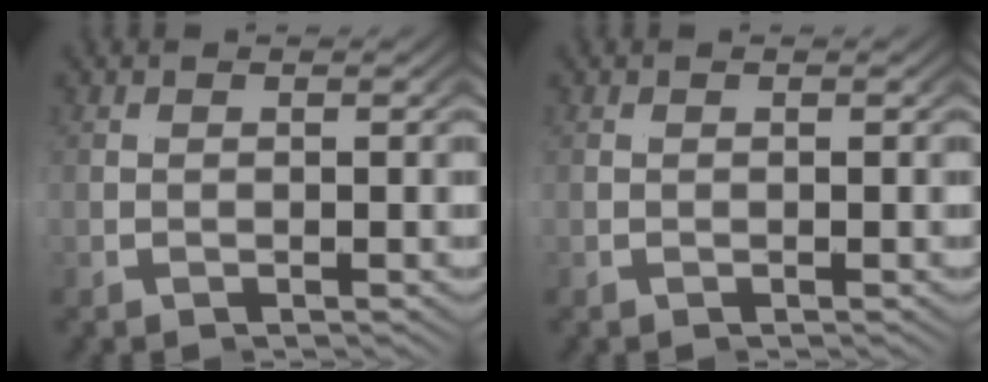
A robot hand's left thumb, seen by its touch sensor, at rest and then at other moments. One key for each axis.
{"total": 0.0}